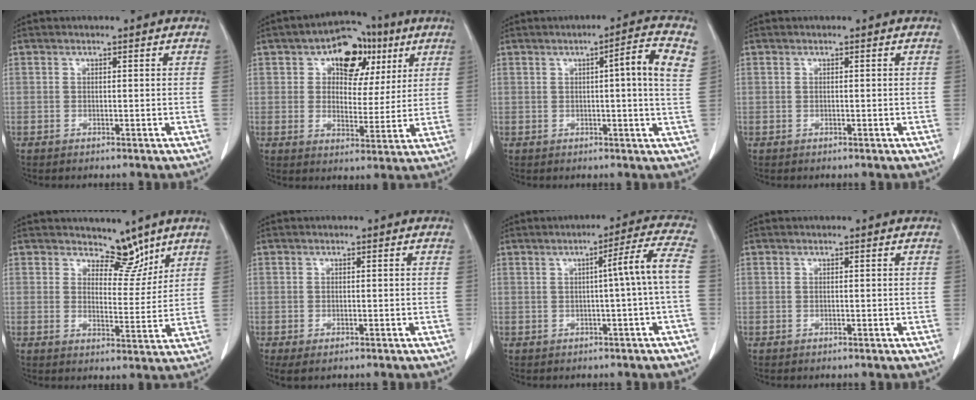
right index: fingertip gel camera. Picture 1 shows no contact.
{"total": 13.0, "force": [5.6, 8.3, 8.3], "torque": [-0.117, 0.034, 0.091]}
{"total": 7.5, "force": [2.2, 0.1, 7.1], "torque": [-0.098, 0.009, 0.025]}
{"total": 0.0}
{"total": 6.4, "force": [5.1, 3.3, 1.9], "torque": [-0.015, -0.005, 0.086]}
{"total": 3.5, "force": [-1.9, 1.6, 2.5], "torque": [-0.053, -0.009, -0.030]}
{"total": 6.8, "force": [-0.4, -1.1, 6.7], "torque": [-0.095, 0.014, -0.003]}
{"total": 0.0}